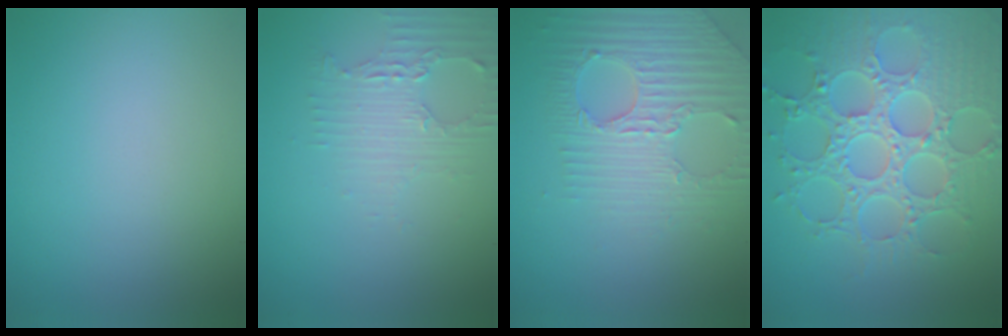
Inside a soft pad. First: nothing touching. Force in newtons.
{"total": 2.7, "press": 2.4, "slide": 1.3}
{"total": 3.8, "press": 3.7, "slide": 1.0}
{"total": 8.3, "press": 6.5, "slide": 5.1}